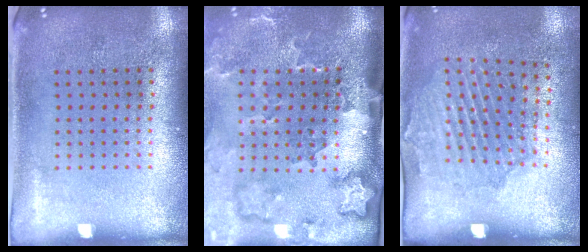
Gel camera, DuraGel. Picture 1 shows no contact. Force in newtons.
{"total": 3.5, "press": 2.5, "slide": 2.5}
{"total": 1.7, "press": 1.4, "slide": 0.8}